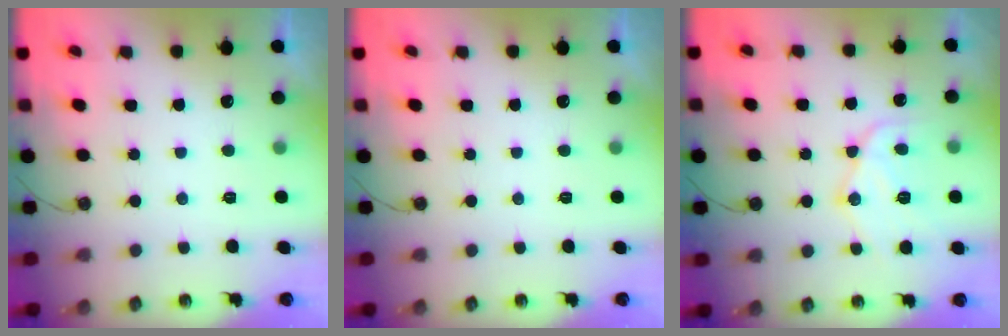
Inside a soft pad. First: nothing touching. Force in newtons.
{"total": 0.0}
{"total": 13.9, "press": 13.9, "slide": 1.1}